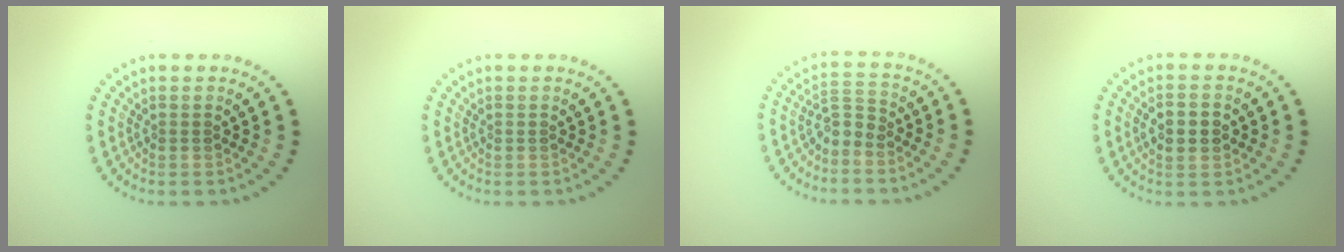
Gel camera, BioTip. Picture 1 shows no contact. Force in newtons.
{"total": 0.0}
{"total": 1.9, "press": 1.5, "slide": 1.2}
{"total": 2.6, "press": 2.6, "slide": 0.1}